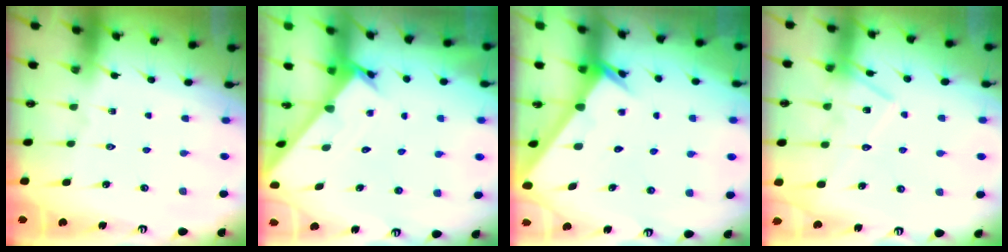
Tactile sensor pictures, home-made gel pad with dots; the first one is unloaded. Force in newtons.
{"total": 1.8, "press": 1.8, "slide": 0.1}
{"total": 2.5, "press": 2.5, "slide": 0.1}
{"total": 14.1, "press": 14.1, "slide": 1.0}